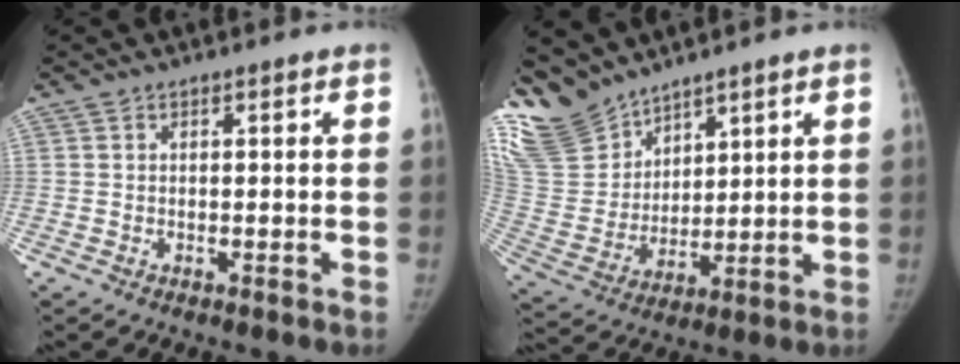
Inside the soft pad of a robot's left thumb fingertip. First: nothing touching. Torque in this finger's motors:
{"motor_torque": [1.09, -0.68, 1.00, -1.06, -0.05]}